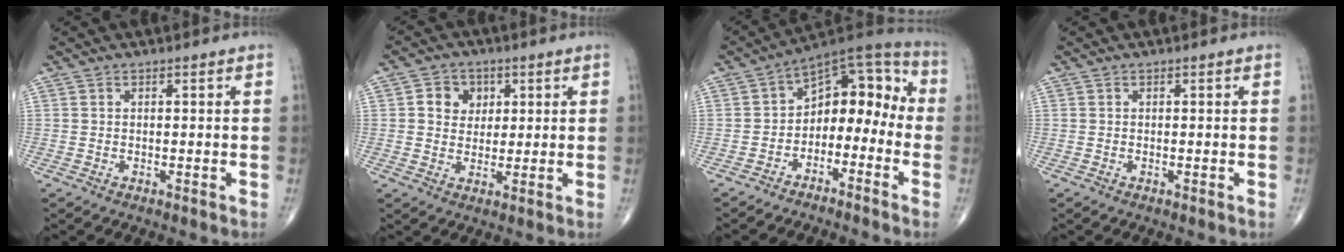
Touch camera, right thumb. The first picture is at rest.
{"total": 5.9, "force": [1.7, 5.1, 2.4], "torque": [-0.007, -0.001, 0.024]}
{"total": 12.7, "force": [-3.5, 8.5, 8.8], "torque": [-0.077, 0.083, -0.066]}
{"total": 0.0}